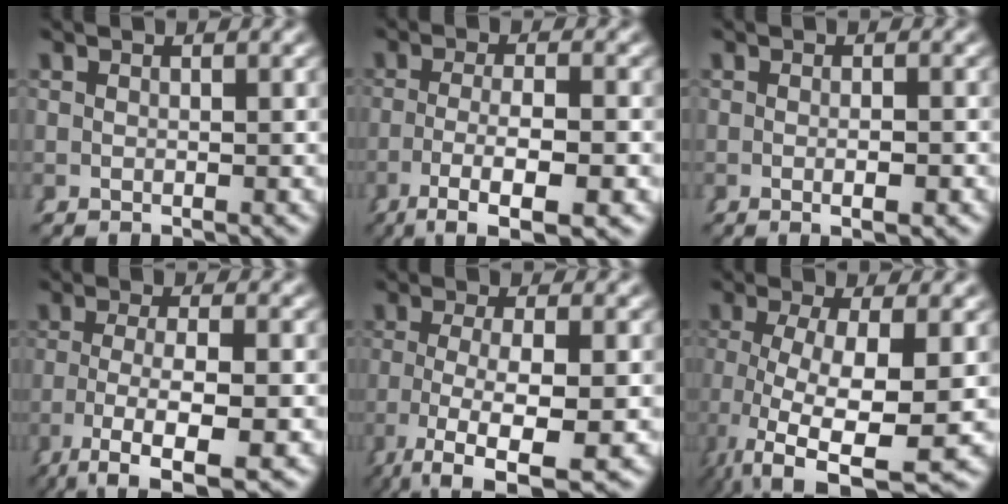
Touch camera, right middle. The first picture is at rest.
{"total": 7.2, "force": [-4.8, 1.4, 5.1], "torque": [-0.099, -0.033, -0.055]}
{"total": 1.8, "force": [-1.1, 0.0, 1.5], "torque": [-0.027, -0.002, -0.016]}
{"total": 8.4, "force": [-5.9, 2.0, 5.6], "torque": [-0.117, -0.042, -0.068]}
{"total": 8.7, "force": [-5.8, 3.0, 5.9], "torque": [-0.132, -0.049, -0.066]}
{"total": 8.2, "force": [-2.9, 3.5, 6.8], "torque": [-0.157, -0.055, -0.011]}